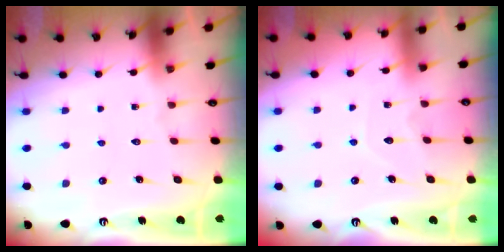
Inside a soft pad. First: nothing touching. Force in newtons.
{"total": 4.2, "press": 4.2, "slide": 0.3}